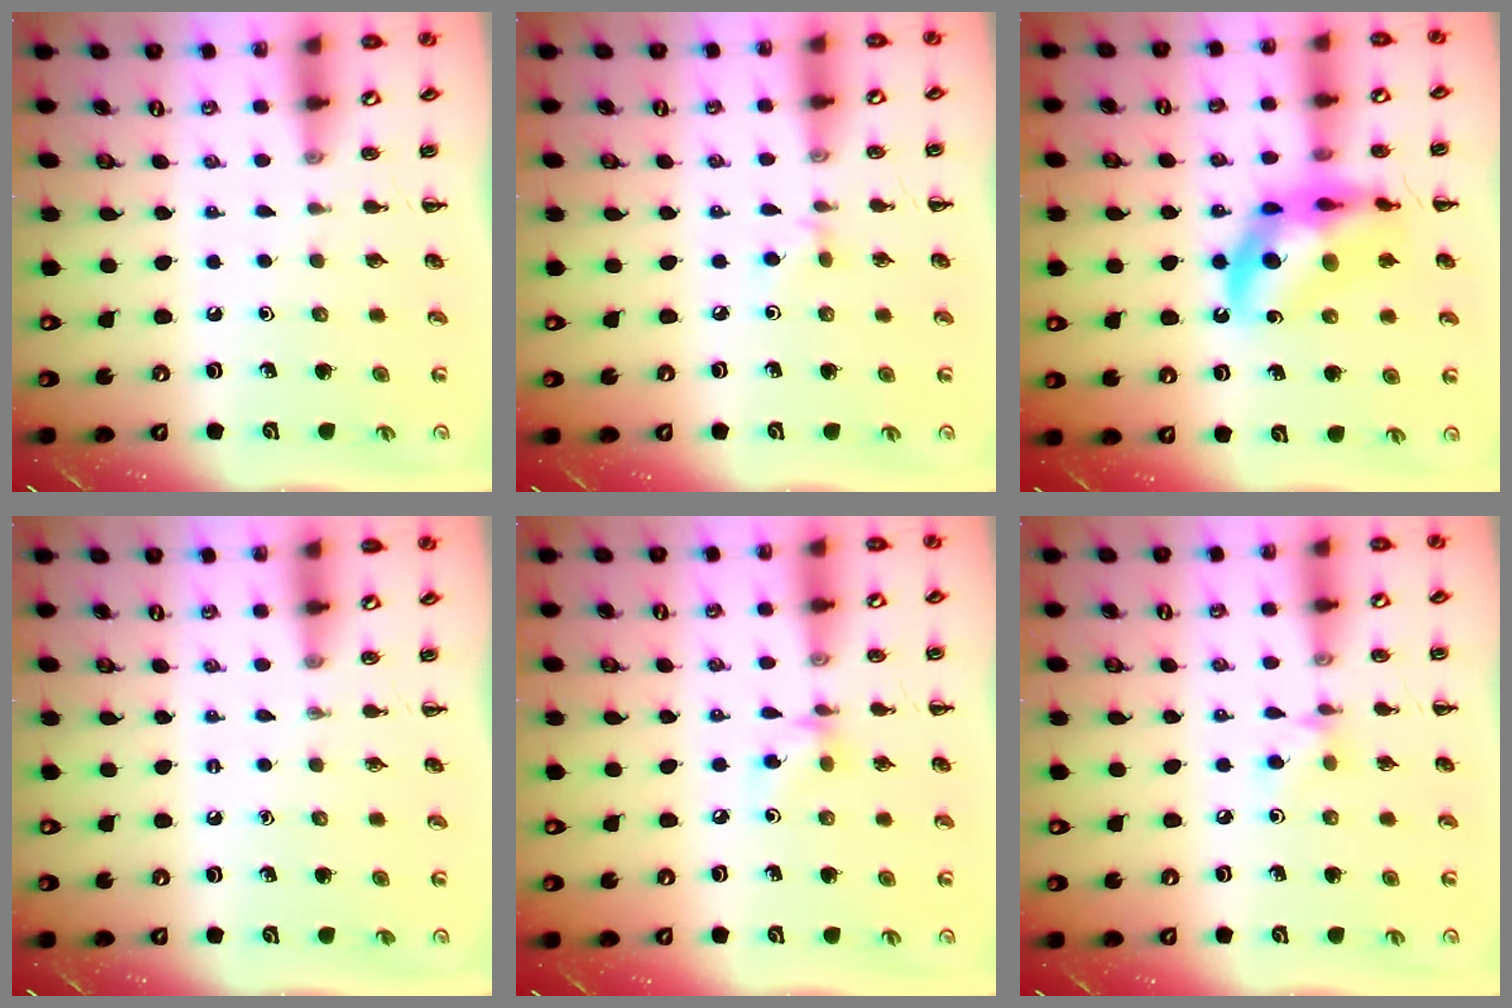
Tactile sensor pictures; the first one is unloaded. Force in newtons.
{"total": 2.9, "press": 2.7, "slide": 1.2}
{"total": 17.3, "press": 16.8, "slide": 4.0}
{"total": 0.0}
{"total": 5.9, "press": 5.7, "slide": 1.5}
{"total": 4.7, "press": 4.5, "slide": 1.2}